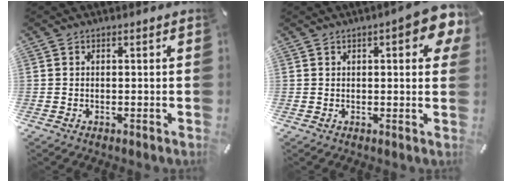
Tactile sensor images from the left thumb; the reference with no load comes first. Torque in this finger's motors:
{"motor_torque": [1.87, 1.84, 1.00, -0.88, 0.04]}